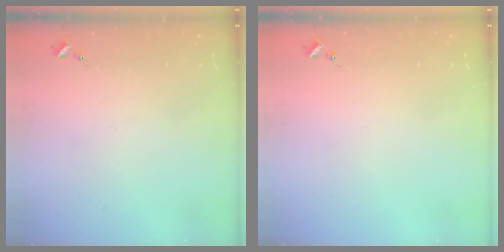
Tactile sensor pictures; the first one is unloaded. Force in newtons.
{"total": 0.0}